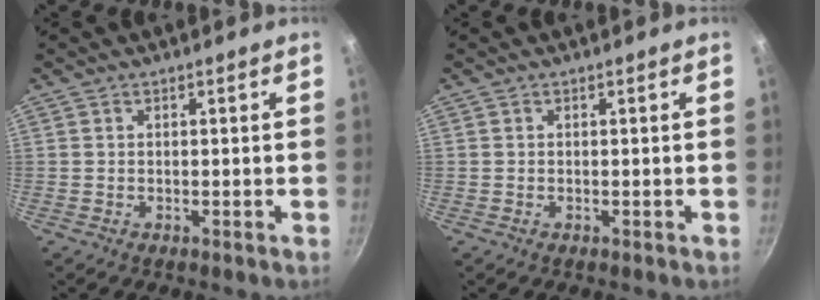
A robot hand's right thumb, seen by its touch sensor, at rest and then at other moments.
{"total": 0.0}